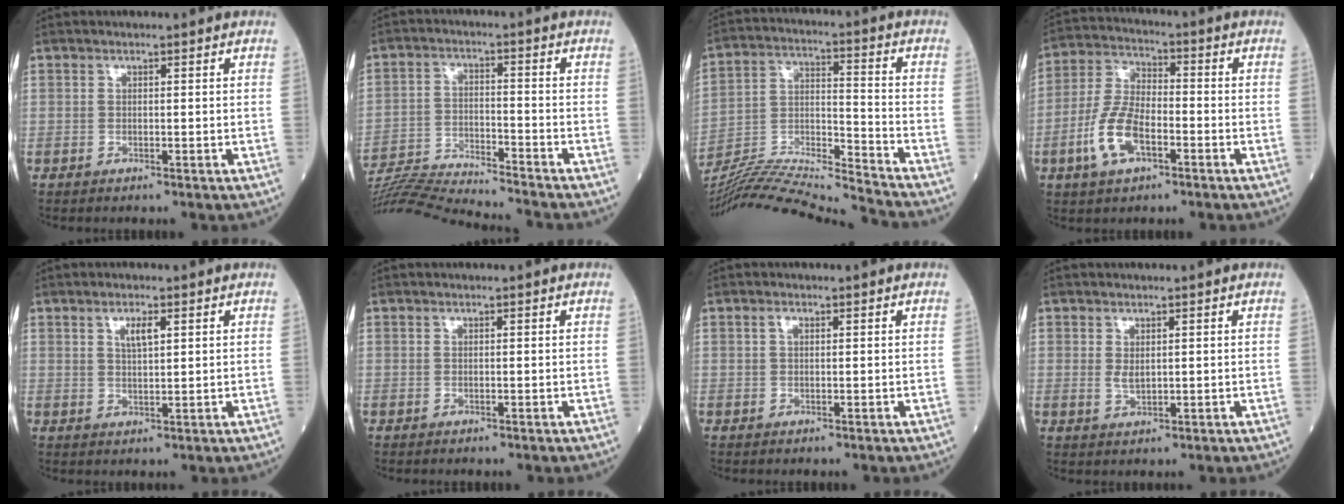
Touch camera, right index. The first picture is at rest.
{"total": 14.1, "force": [-13.6, -1.3, 3.2], "torque": [-0.055, -0.004, -0.234]}
{"total": 20.1, "force": [-19.1, -2.0, 5.9], "torque": [-0.113, -0.008, -0.327]}
{"total": 9.4, "force": [-3.7, 4.0, 7.7], "torque": [-0.176, 0.004, -0.073]}
{"total": 2.8, "force": [1.3, 0.7, 2.4], "torque": [-0.047, 0.000, 0.024]}
{"total": 0.0}
{"total": 0.9, "force": [0.3, 0.5, 0.7], "torque": [-0.017, 0.003, 0.005]}
{"total": 1.6, "force": [0.4, 0.8, 1.3], "torque": [-0.023, -0.004, 0.011]}